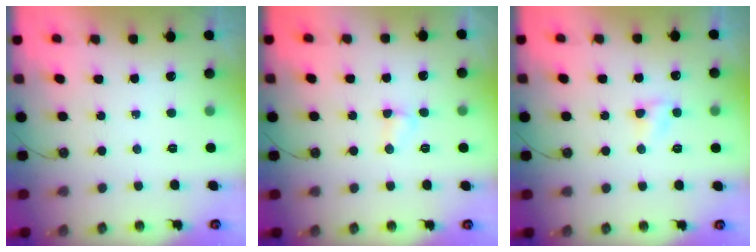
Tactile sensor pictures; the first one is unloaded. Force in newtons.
{"total": 2.5, "press": 2.5, "slide": 0.5}
{"total": 3.8, "press": 3.8, "slide": 0.6}